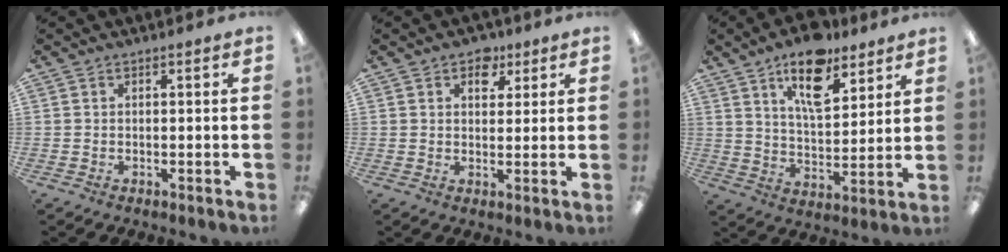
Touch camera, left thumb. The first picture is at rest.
{"total": 5.7, "force": [3.4, 3.9, 2.5], "torque": [-0.020, -0.009, 0.056]}
{"total": 14.6, "force": [9.8, 6.4, 8.8], "torque": [-0.130, -0.045, 0.166]}